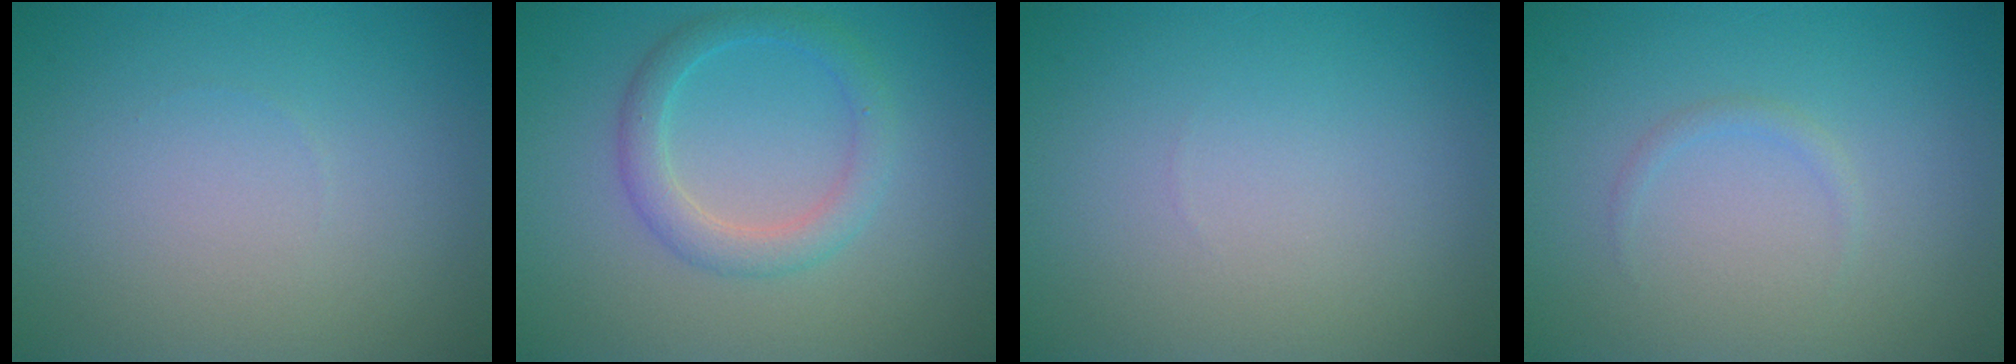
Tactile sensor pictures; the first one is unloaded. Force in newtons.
{"total": 2.8, "press": 2.8, "slide": 0.0}
{"total": 0.0}
{"total": 0.7, "press": 0.7, "slide": 0.1}